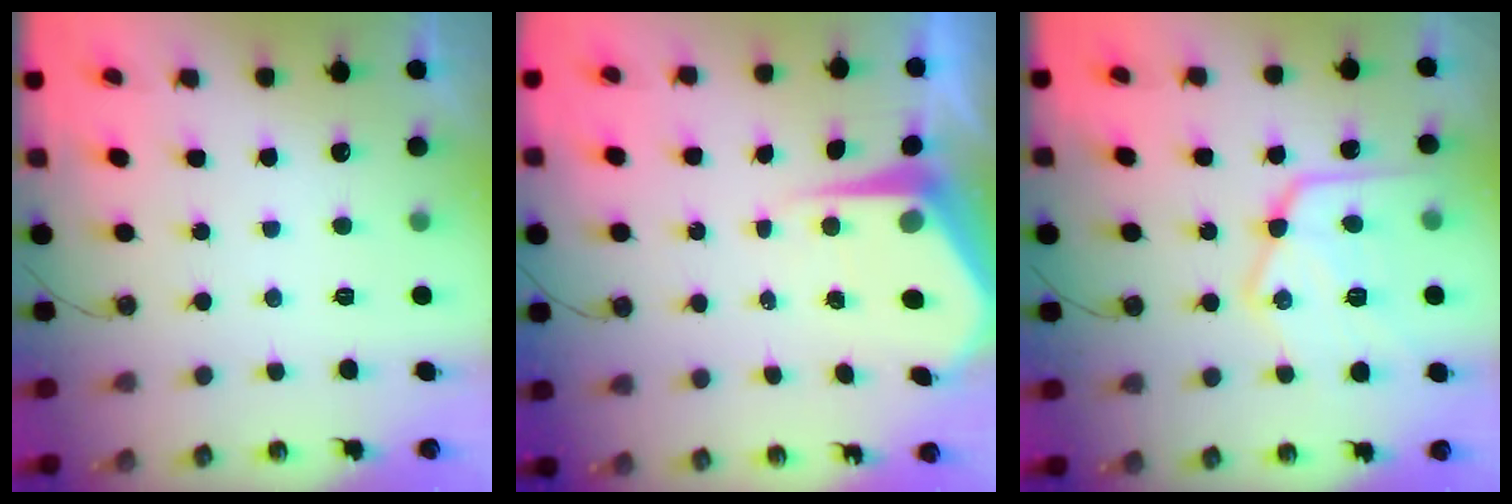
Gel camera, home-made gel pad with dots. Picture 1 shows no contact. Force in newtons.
{"total": 7.2, "press": 7.2, "slide": 0.8}
{"total": 20.6, "press": 20.6, "slide": 1.9}